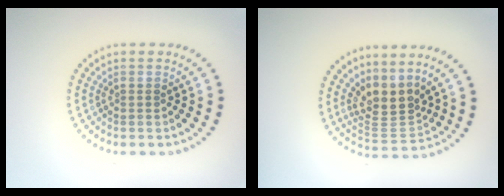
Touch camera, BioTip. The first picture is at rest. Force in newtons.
{"total": 3.5, "press": 2.6, "slide": 2.4}